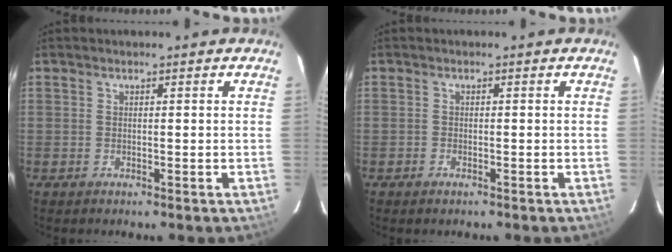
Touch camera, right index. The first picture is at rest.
{"total": 0.9, "force": [-0.7, 0.5, 0.2], "torque": [-0.006, -0.001, -0.013]}